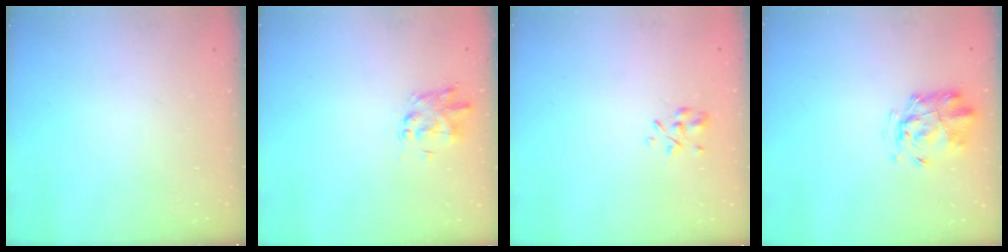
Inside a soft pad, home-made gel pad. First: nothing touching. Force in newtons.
{"total": 2.2, "press": 2.2, "slide": 0.1}
{"total": 2.8, "press": 2.6, "slide": 1.0}
{"total": 2.6, "press": 2.4, "slide": 0.8}